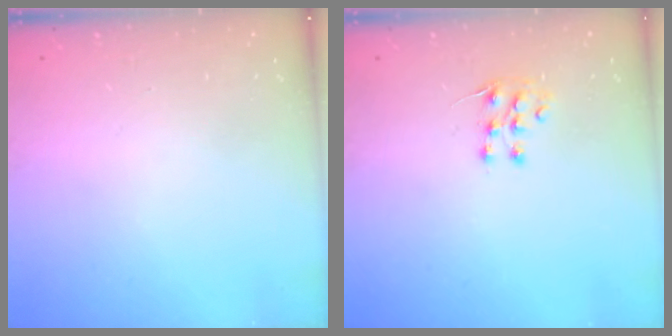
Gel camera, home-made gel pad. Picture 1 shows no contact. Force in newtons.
{"total": 6.7, "press": 6.5, "slide": 1.4}